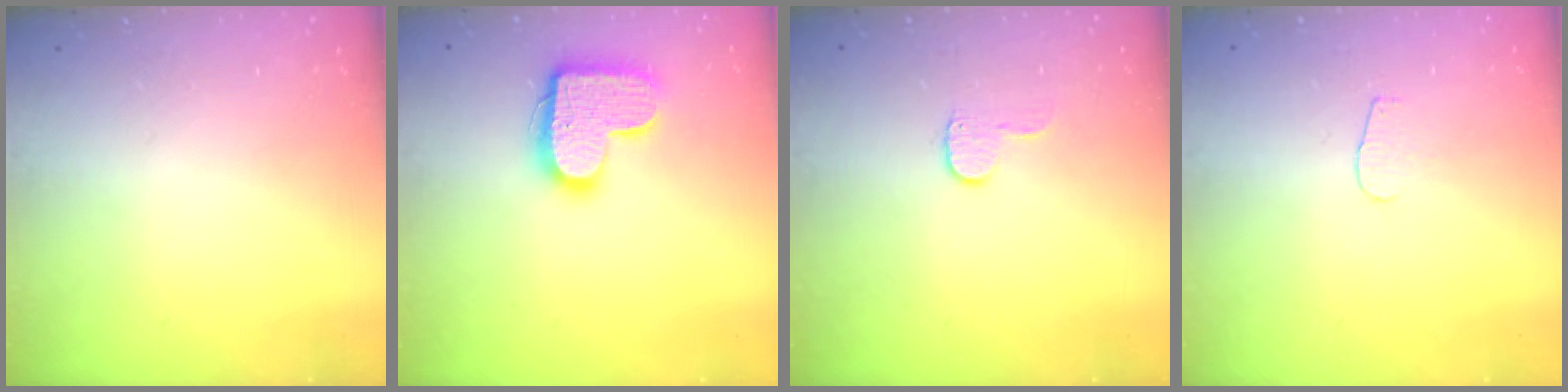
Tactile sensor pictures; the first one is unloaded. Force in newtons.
{"total": 14.9, "press": 14.9, "slide": 1.0}
{"total": 4.6, "press": 4.6, "slide": 0.4}
{"total": 2.8, "press": 2.8, "slide": 0.2}